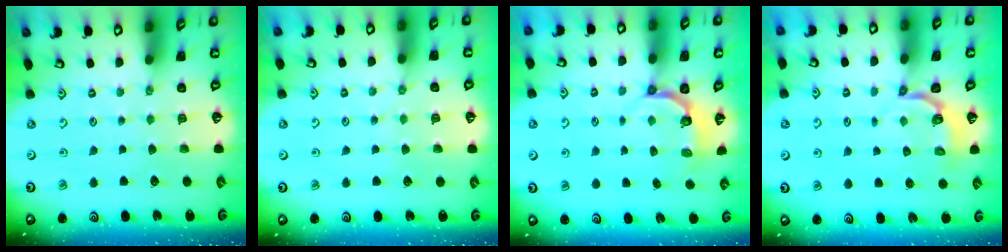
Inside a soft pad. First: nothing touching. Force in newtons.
{"total": 2.7, "press": 2.7, "slide": 0.5}
{"total": 5.1, "press": 4.0, "slide": 3.1}
{"total": 3.4, "press": 2.5, "slide": 2.3}